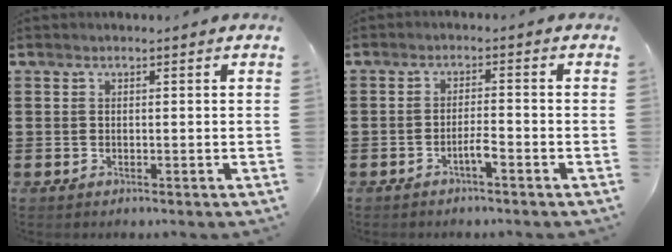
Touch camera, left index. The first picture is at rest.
{"total": 2.4, "force": [-1.5, 0.3, 1.8], "torque": [-0.035, 0.004, -0.028]}